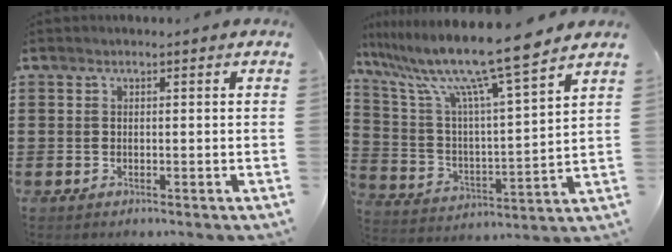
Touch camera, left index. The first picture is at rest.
{"total": 11.7, "force": [9.7, -0.2, 6.7], "torque": [-0.170, -0.065, 0.156]}